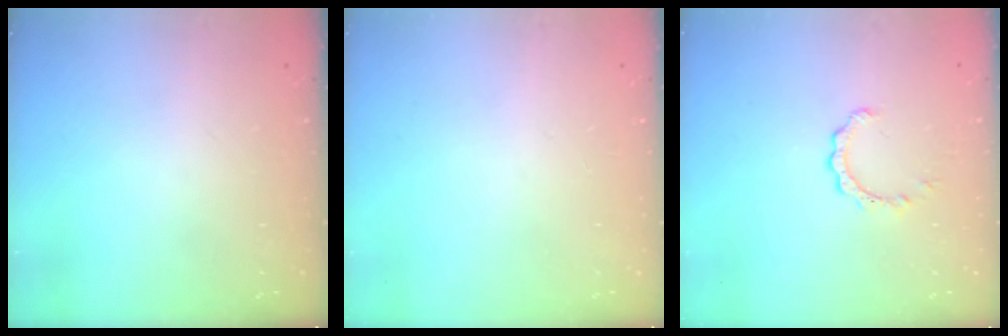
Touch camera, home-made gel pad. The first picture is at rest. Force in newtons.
{"total": 0.0}
{"total": 2.4, "press": 2.3, "slide": 0.3}